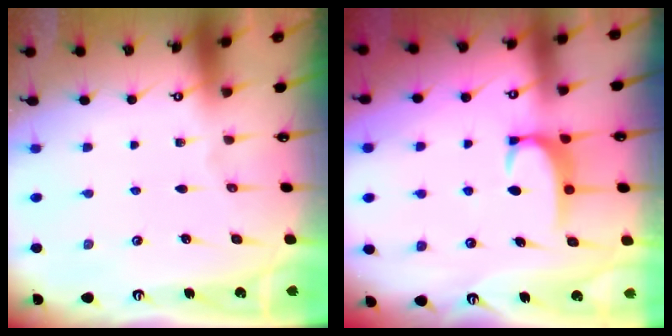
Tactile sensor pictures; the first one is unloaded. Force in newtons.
{"total": 2.7, "press": 2.7, "slide": 0.4}